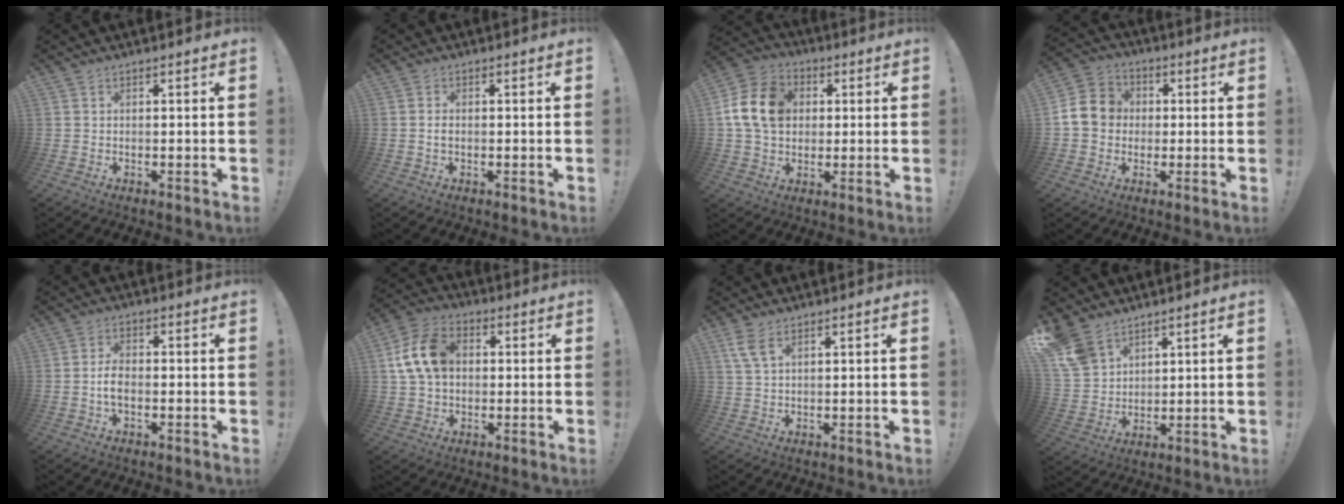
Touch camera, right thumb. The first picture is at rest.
{"total": 1.4, "force": [-0.3, 0.9, 1.1], "torque": [-0.025, 0.006, -0.005]}
{"total": 15.4, "force": [2.6, 12.0, 9.2], "torque": [-0.160, 0.004, 0.054]}
{"total": 10.9, "force": [0.3, 9.9, 4.6], "torque": [-0.076, 0.014, 0.011]}
{"total": 4.5, "force": [-1.0, 2.5, 3.7], "torque": [-0.071, 0.003, -0.021]}
{"total": 14.2, "force": [2.5, 10.2, 9.5], "torque": [-0.165, 0.007, 0.050]}
{"total": 4.9, "force": [2.6, 1.8, 3.7], "torque": [-0.080, -0.002, 0.052]}
{"total": 10.2, "force": [7.6, 5.8, 3.6], "torque": [-0.080, -0.042, 0.154]}